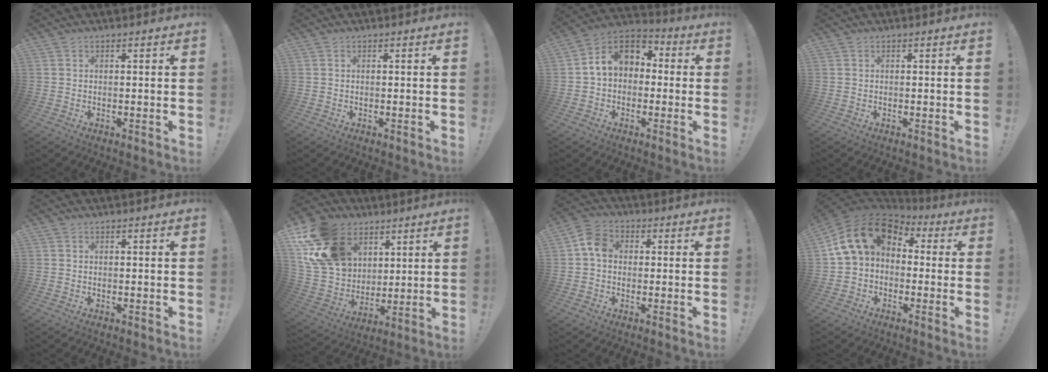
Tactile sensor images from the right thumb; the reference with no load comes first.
{"total": 0.0}
{"total": 10.1, "force": [1.7, 7.8, 6.2], "torque": [-0.096, 0.015, 0.038]}
{"total": 0.0}
{"total": 0.0}
{"total": 19.7, "force": [9.0, 15.0, 9.1], "torque": [-0.177, -0.038, 0.190]}
{"total": 7.0, "force": [0.6, 5.5, 4.3], "torque": [-0.072, 0.016, 0.013]}
{"total": 15.3, "force": [3.8, 10.8, 10.2], "torque": [-0.189, -0.005, 0.067]}